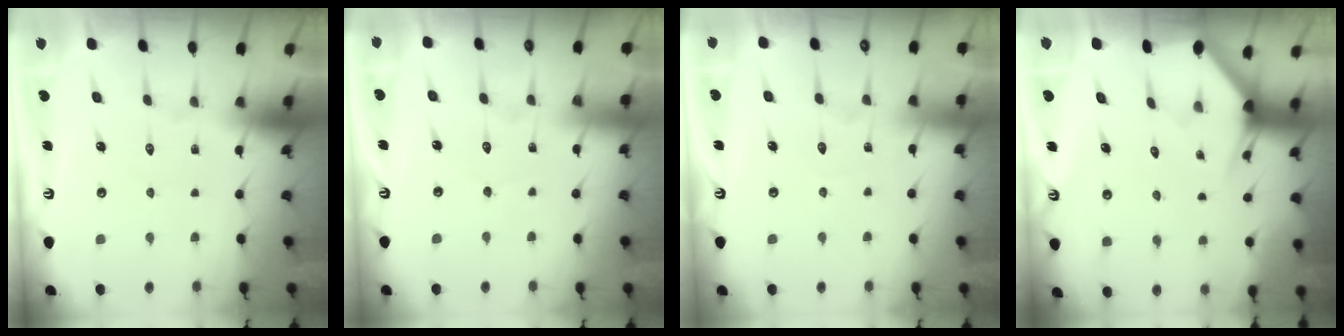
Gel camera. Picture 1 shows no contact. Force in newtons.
{"total": 3.7, "press": 3.7, "slide": 0.3}
{"total": 5.0, "press": 5.0, "slide": 0.6}
{"total": 3.0, "press": 3.0, "slide": 0.1}